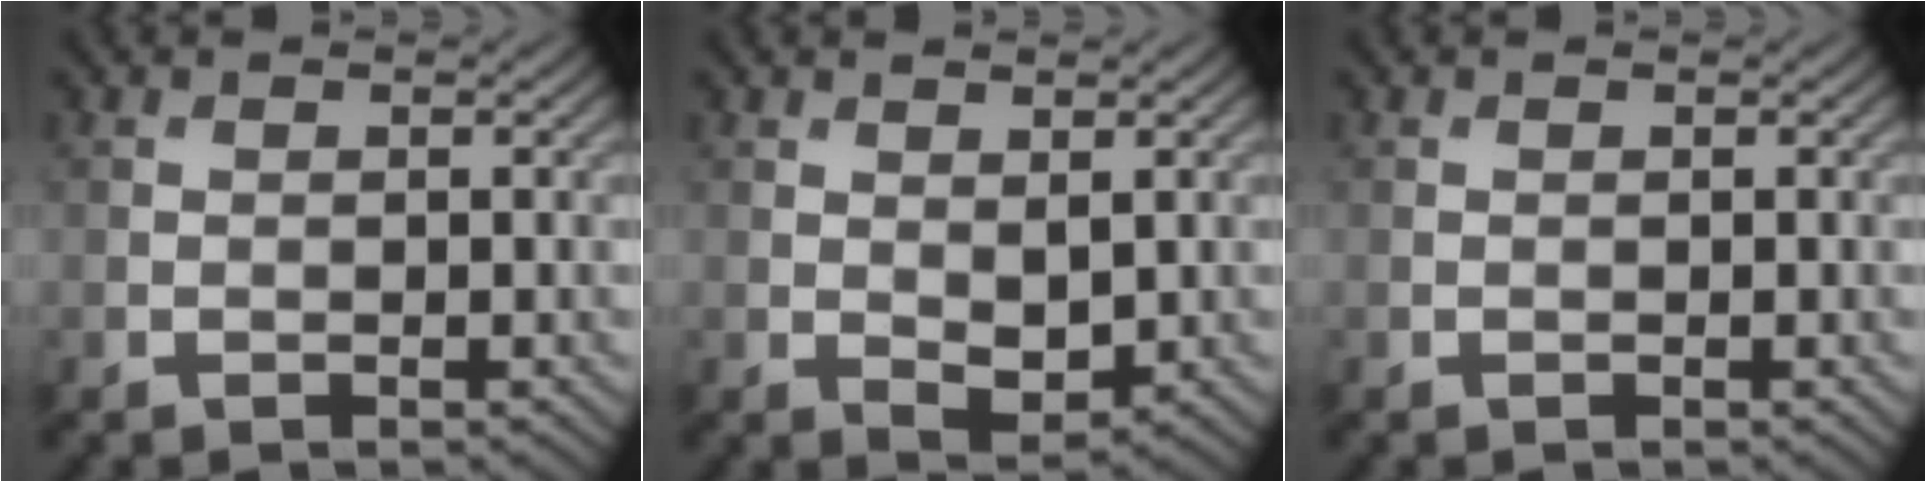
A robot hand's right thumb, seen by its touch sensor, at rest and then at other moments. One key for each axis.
{"total": 2.5, "fx": 0.6, "fy": 1.4, "fz": 1.9, "tx": -0.036, "ty": -0.009, "tz": 0.017}
{"total": 0.0}